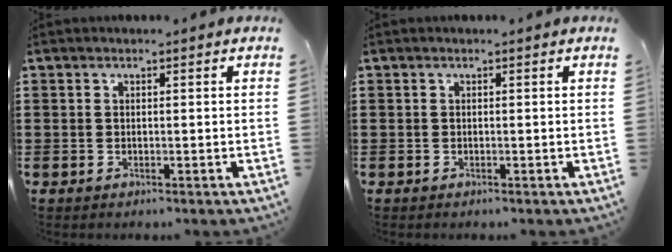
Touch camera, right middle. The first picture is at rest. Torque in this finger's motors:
{"motor_torque": [-0.25, 0.25, -0.01, -0.01]}